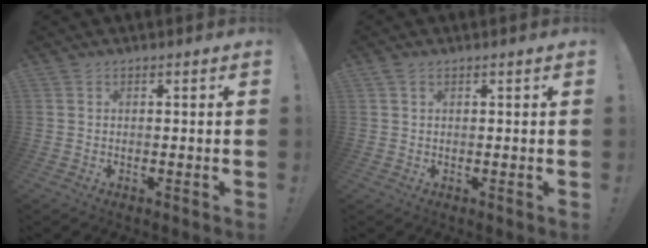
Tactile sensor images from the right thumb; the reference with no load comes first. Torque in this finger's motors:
{"motor_torque": [0.00, 0.00, 0.13, -0.06, 0.00]}